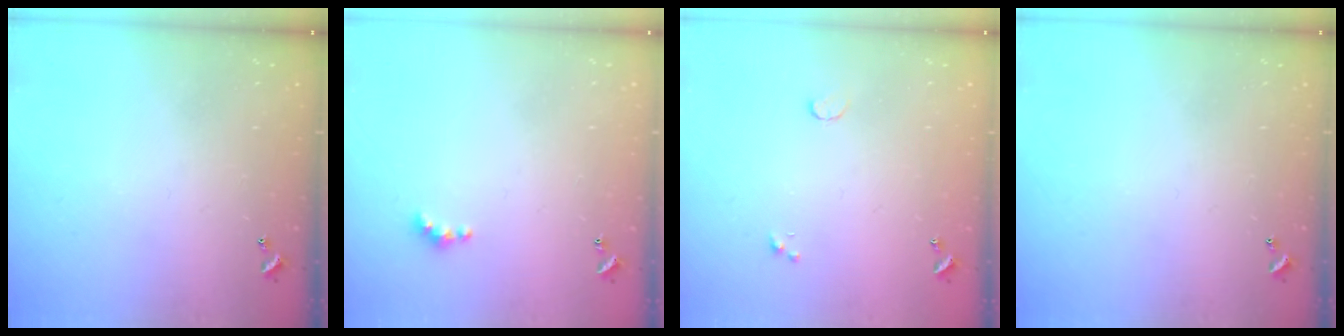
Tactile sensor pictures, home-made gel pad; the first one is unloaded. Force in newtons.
{"total": 2.8, "press": 2.8, "slide": 0.5}
{"total": 0.5, "press": 0.4, "slide": 0.3}
{"total": 0.0}